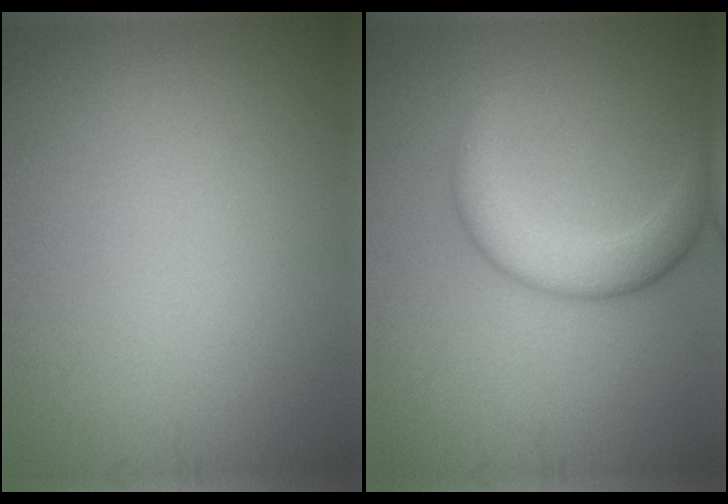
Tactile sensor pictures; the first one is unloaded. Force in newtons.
{"total": 4.3, "press": 4.3, "slide": 0.1}